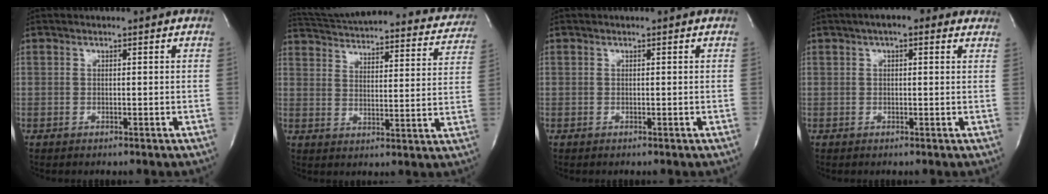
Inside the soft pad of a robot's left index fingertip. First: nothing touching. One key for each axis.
{"total": 27.9, "fx": 25.9, "fy": 4.9, "fz": 9.1, "tx": -0.151, "ty": -0.055, "tz": 0.320}
{"total": 0.0}
{"total": 7.7, "fx": 5.4, "fy": 2.0, "fz": 5.2, "tx": -0.072, "ty": 0.028, "tz": 0.068}